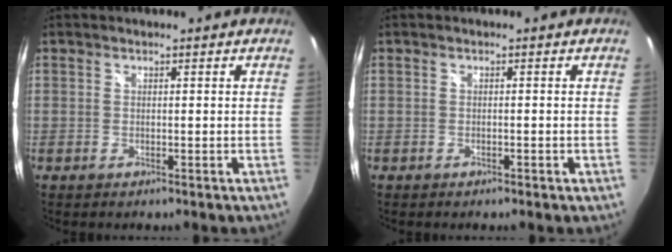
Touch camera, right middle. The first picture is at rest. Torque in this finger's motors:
{"motor_torque": [-0.29, -0.05, 0.08, 0.00]}